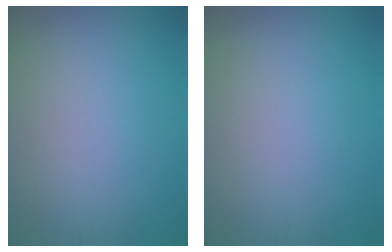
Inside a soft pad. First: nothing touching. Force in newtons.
{"total": 0.0}